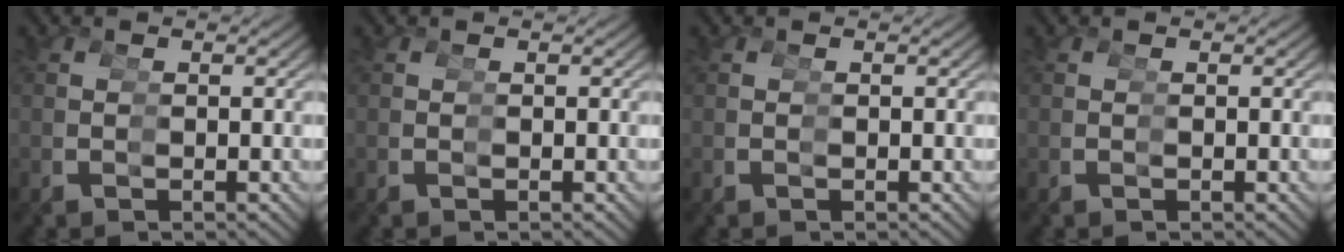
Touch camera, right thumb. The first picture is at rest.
{"total": 0.0}
{"total": 0.0}
{"total": 0.0}